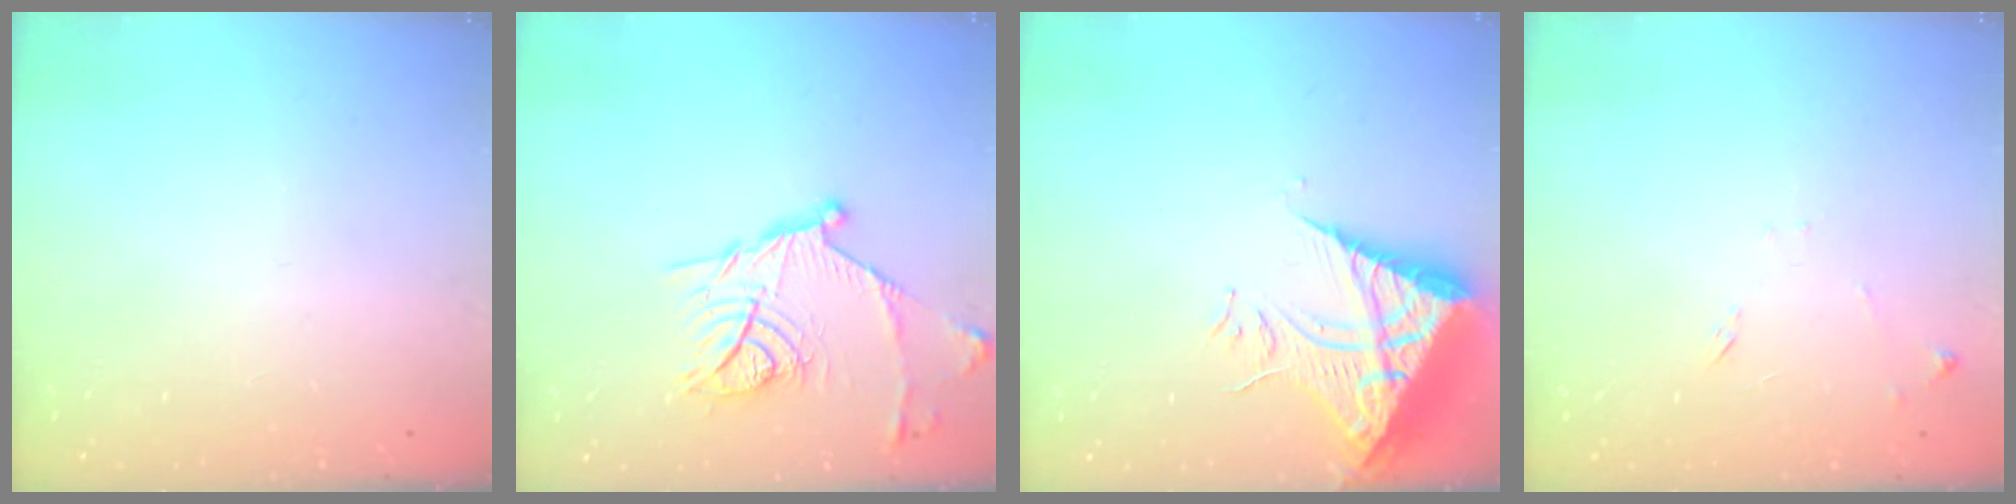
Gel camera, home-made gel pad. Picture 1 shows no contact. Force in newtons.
{"total": 15.9, "press": 15.9, "slide": 0.3}
{"total": 10.3, "press": 10.2, "slide": 1.1}
{"total": 6.7, "press": 6.7, "slide": 0.6}